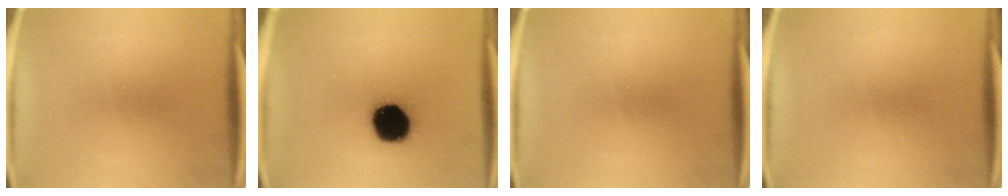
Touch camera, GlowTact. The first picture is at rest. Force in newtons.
{"total": 19.2}
{"total": 0.0}
{"total": 0.0}